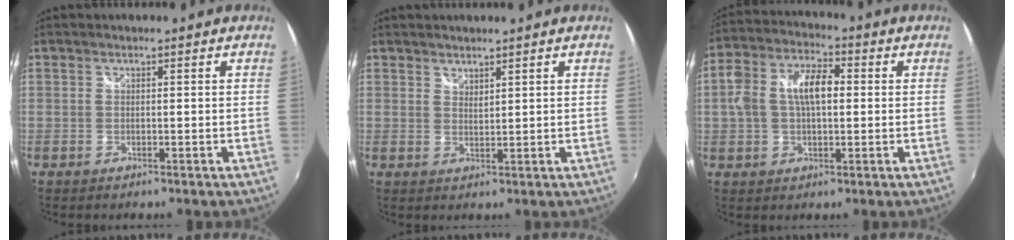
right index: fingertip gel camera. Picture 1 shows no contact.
{"total": 1.8, "force": [1.7, 0.5, 0.5], "torque": [-0.005, 0.001, 0.029]}
{"total": 10.1, "force": [0.9, 5.7, 8.3], "torque": [-0.165, 0.028, 0.017]}